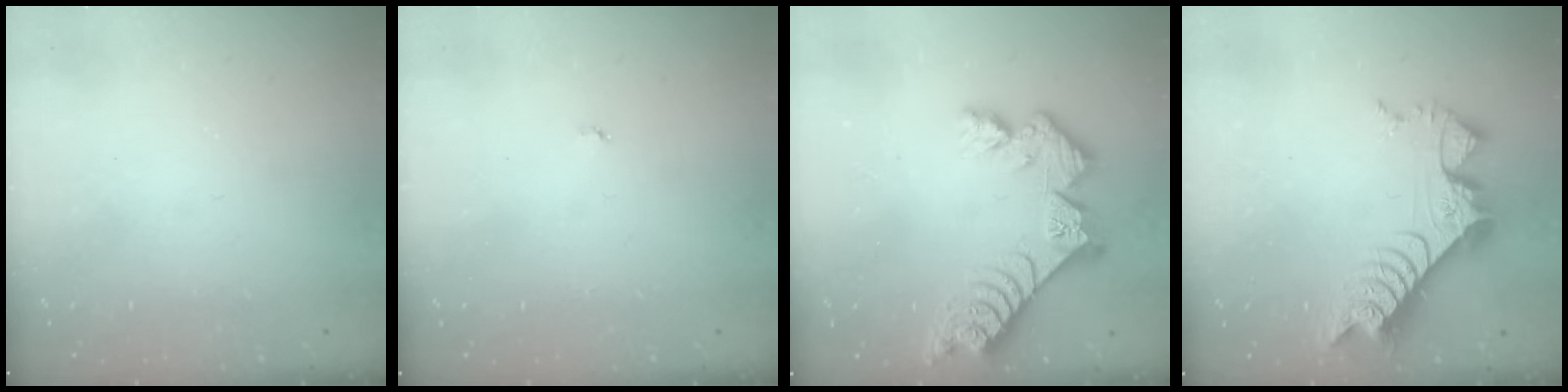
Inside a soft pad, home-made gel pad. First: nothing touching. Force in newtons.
{"total": 2.9, "press": 2.9, "slide": 0.3}
{"total": 11.8, "press": 11.8, "slide": 1.1}
{"total": 10.6, "press": 10.6, "slide": 0.9}